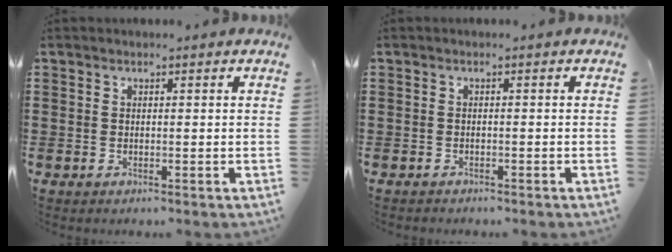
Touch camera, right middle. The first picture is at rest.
{"total": 0.7, "force": [-0.6, 0.2, -0.1], "torque": [0.001, 0.003, -0.015]}